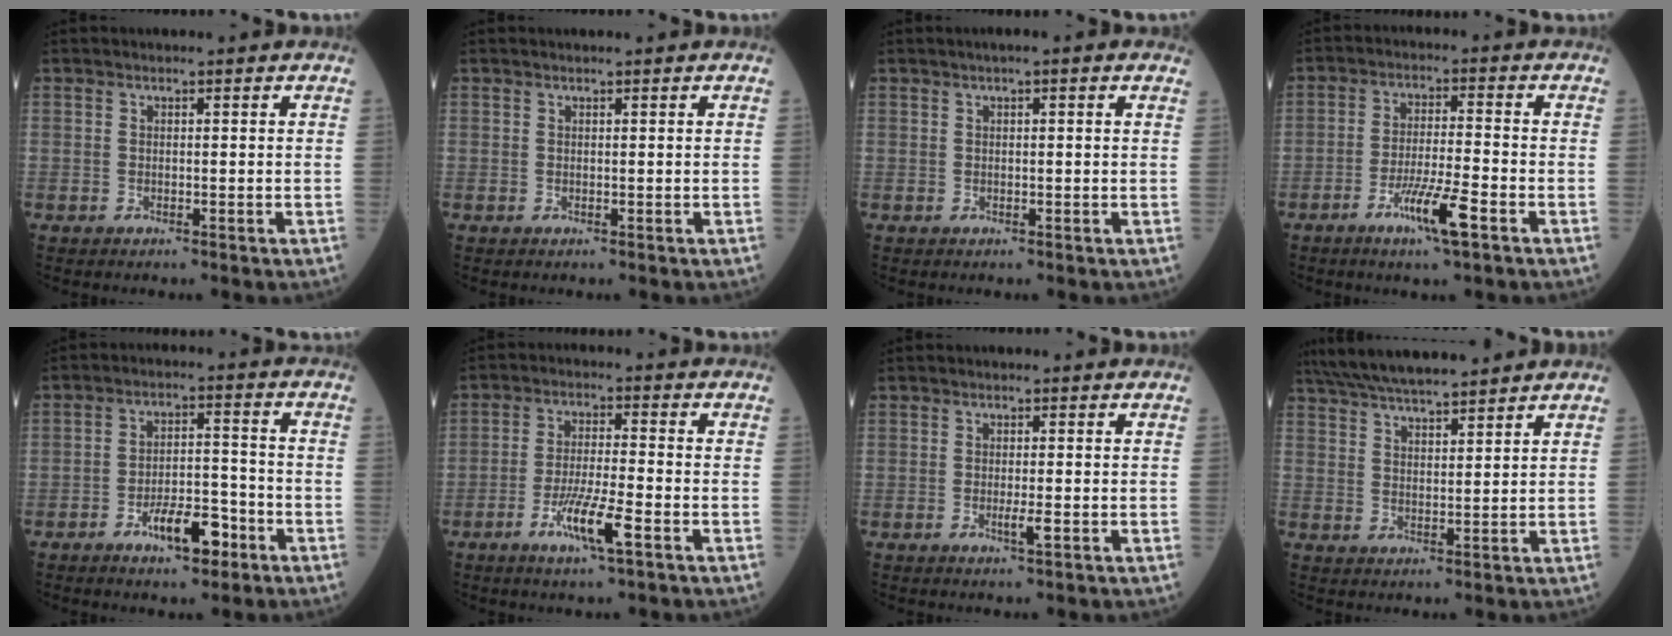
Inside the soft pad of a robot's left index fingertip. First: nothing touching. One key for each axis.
{"total": 0.0}
{"total": 2.2, "fx": 1.2, "fy": 0.3, "fz": 1.8, "tx": -0.029, "ty": 0.017, "tz": 0.011}
{"total": 7.1, "fx": -3.9, "fy": 0.2, "fz": 6.0, "tx": -0.116, "ty": -0.010, "tz": -0.071}
{"total": 7.4, "fx": -4.3, "fy": 2.6, "fz": 5.4, "tx": -0.093, "ty": 0.009, "tz": -0.068}
{"total": 7.1, "fx": -3.5, "fy": 0.3, "fz": 6.2, "tx": -0.123, "ty": -0.011, "tz": -0.064}
{"total": 1.6, "fx": -0.5, "fy": 0.0, "fz": 1.5, "tx": -0.030, "ty": -0.006, "tz": -0.008}
{"total": 11.6, "fx": 10.3, "fy": 1.1, "fz": 5.3, "tx": -0.094, "ty": 0.025, "tz": 0.171}